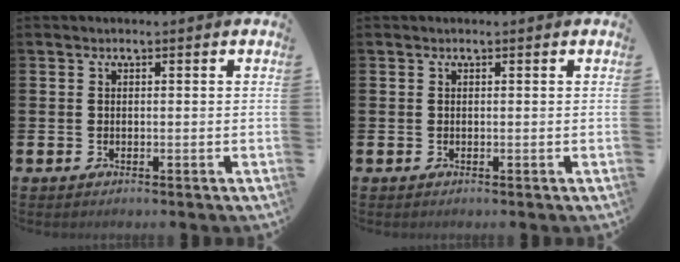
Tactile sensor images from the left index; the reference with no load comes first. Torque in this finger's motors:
{"motor_torque": [-1.27, 0.87, -1.05, -0.01]}